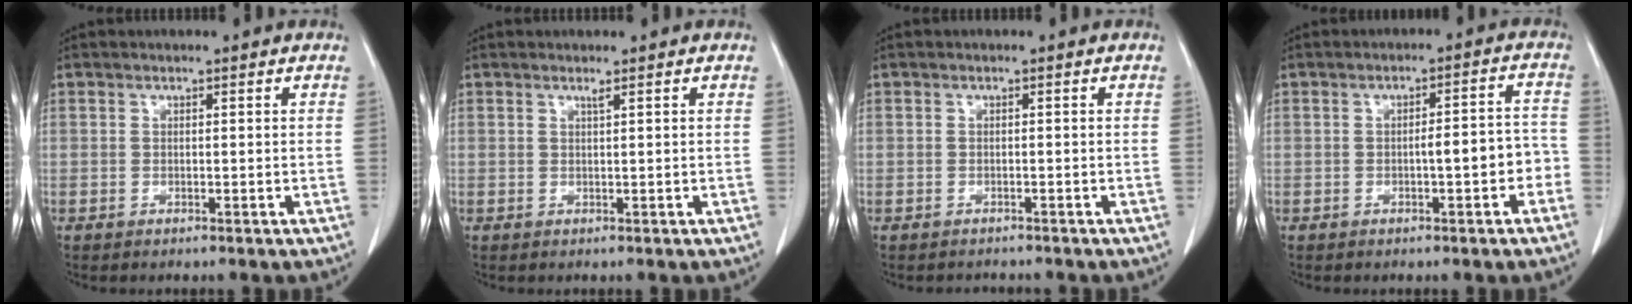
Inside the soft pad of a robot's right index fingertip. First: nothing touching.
{"total": 0.5, "force": [0.4, -0.2, 0.4], "torque": [-0.015, -0.006, 0.012]}
{"total": 1.5, "force": [-1.3, 0.7, -0.3], "torque": [-0.001, -0.002, -0.020]}
{"total": 5.0, "force": [-1.7, 1.2, 4.5], "torque": [-0.060, 0.025, -0.020]}